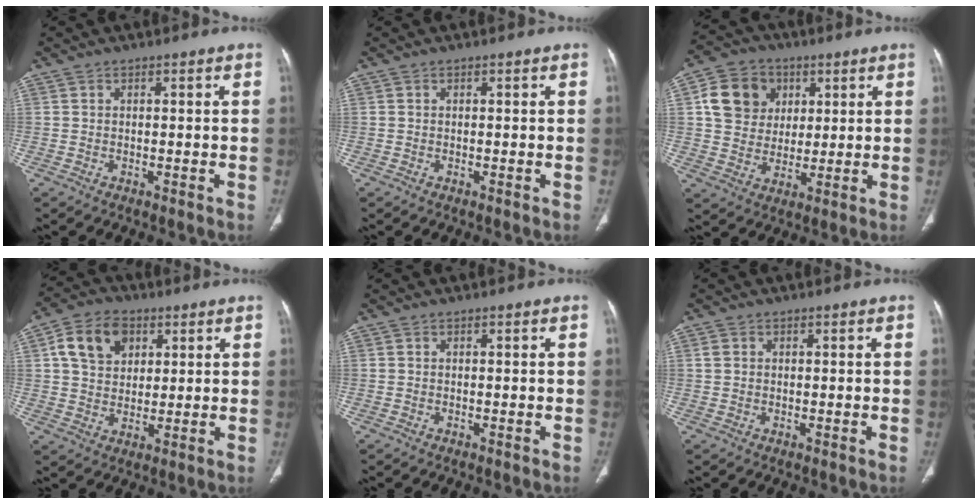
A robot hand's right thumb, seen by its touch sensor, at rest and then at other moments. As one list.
[{"total": 0.0}, {"total": 11.8, "force": [3.5, 10.1, 4.8], "torque": [-0.063, -0.002, 0.062]}, {"total": 10.3, "force": [3.8, 7.6, 5.9], "torque": [-0.082, -0.003, 0.064]}, {"total": 0.0}, {"total": 1.4, "force": [0.4, 1.2, 0.7], "torque": [-0.013, 0.003, 0.009]}]